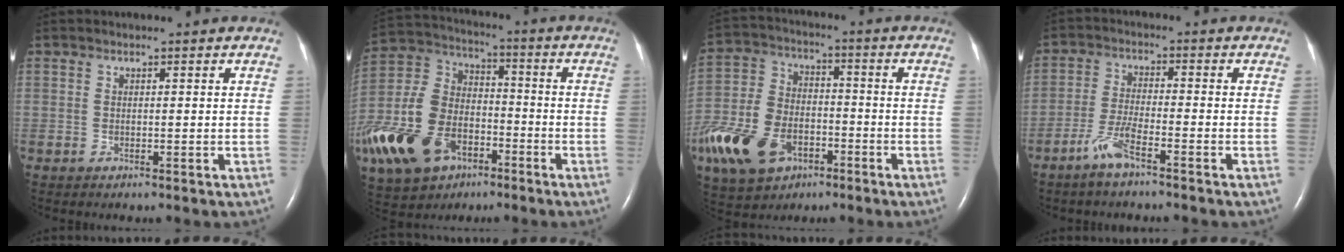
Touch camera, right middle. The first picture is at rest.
{"total": 25.2, "force": [-12.3, 16.2, 14.8], "torque": [-0.429, -0.019, -0.219]}
{"total": 20.8, "force": [-10.2, 13.2, 12.4], "torque": [-0.342, -0.017, -0.184]}
{"total": 5.1, "force": [-3.5, 0.4, 3.7], "torque": [-0.085, -0.006, -0.073]}